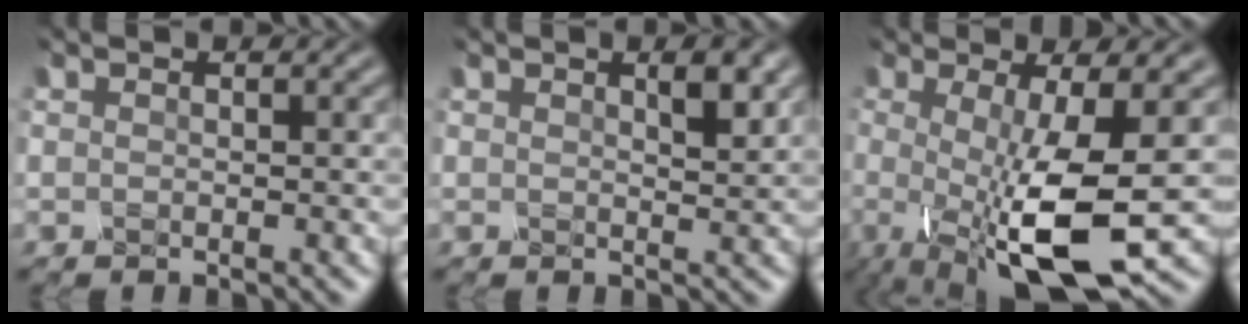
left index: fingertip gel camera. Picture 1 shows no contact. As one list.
[{"total": 2.2, "force": [0.9, 0.7, 1.8], "torque": [-0.025, -0.001, 0.015]}, {"total": 11.0, "force": [-2.7, 2.9, 10.2], "torque": [-0.170, -0.022, -0.044]}]